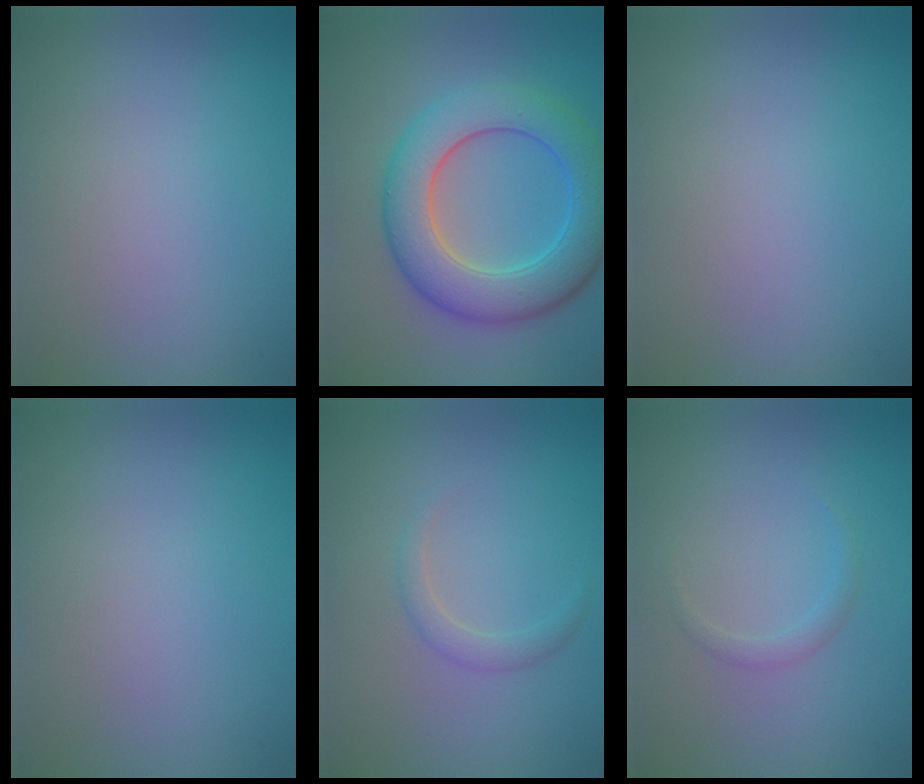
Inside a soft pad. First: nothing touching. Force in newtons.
{"total": 7.9, "press": 7.9, "slide": 0.1}
{"total": 0.0}
{"total": 0.0}
{"total": 1.3, "press": 1.2, "slide": 0.1}
{"total": 0.9, "press": 0.9, "slide": 0.0}